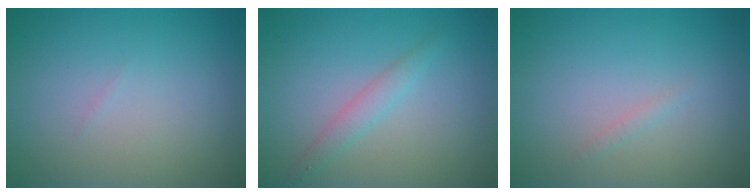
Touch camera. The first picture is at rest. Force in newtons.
{"total": 1.6, "press": 1.6, "slide": 0.1}
{"total": 0.5, "press": 0.5, "slide": 0.0}